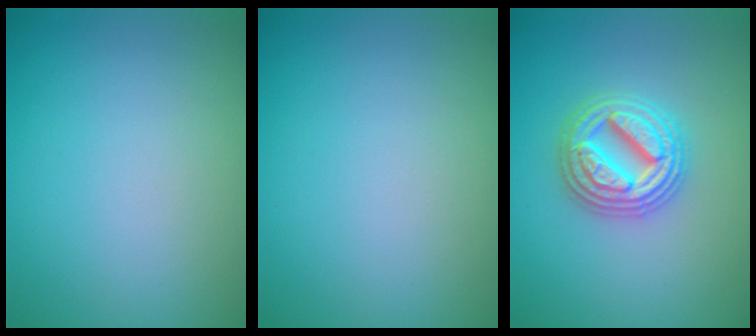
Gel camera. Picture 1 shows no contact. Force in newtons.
{"total": 0.0}
{"total": 4.9, "press": 4.8, "slide": 0.8}